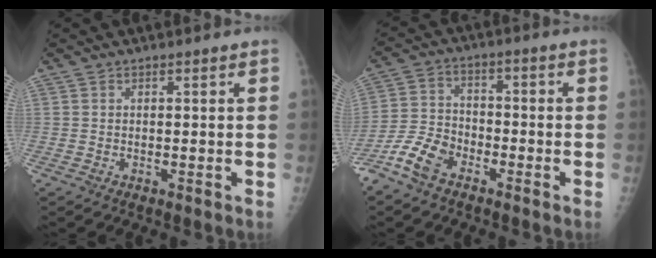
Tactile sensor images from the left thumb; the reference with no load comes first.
{"total": 9.2, "force": [-6.0, 5.2, 4.6], "torque": [-0.094, 0.026, -0.123]}